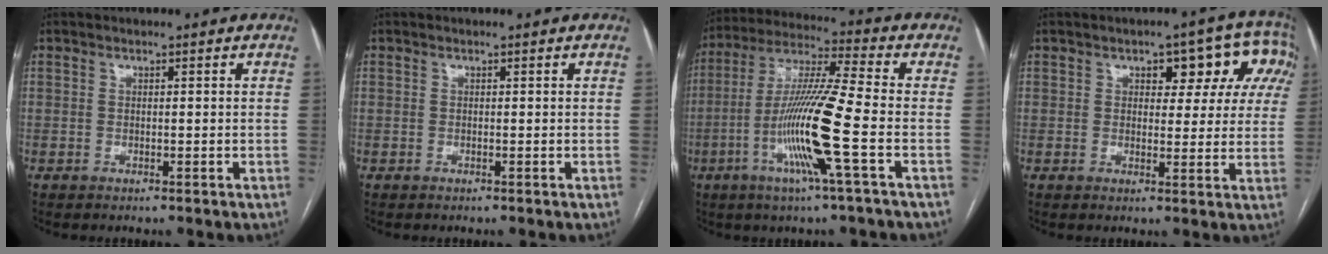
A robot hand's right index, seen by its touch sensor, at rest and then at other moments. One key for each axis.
{"total": 0.0}
{"total": 14.6, "fx": -4.3, "fy": -1.0, "fz": 13.9, "tx": -0.276, "ty": -0.010, "tz": -0.091}
{"total": 9.3, "fx": 3.8, "fy": 5.0, "fz": 6.8, "tx": -0.058, "ty": 0.029, "tz": 0.040}